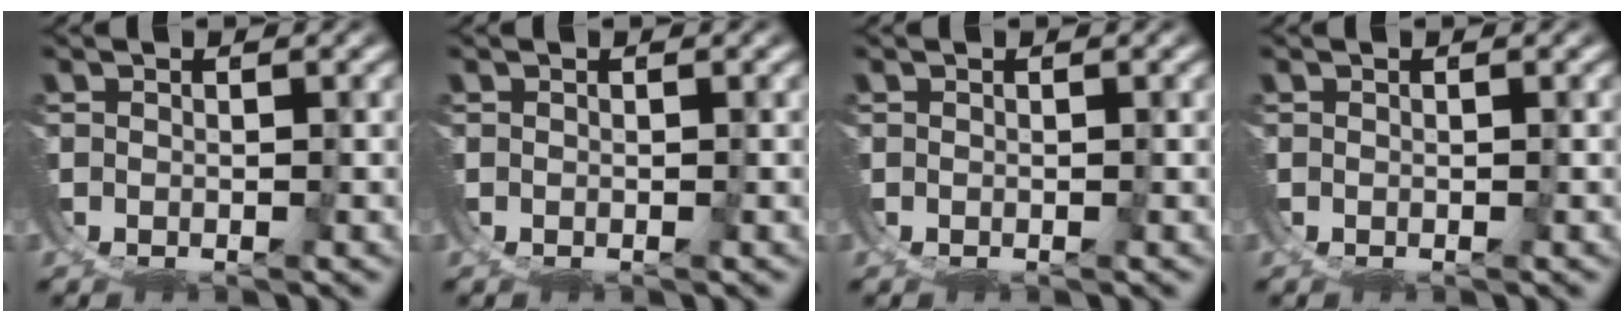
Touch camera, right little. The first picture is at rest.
{"total": 0.0}
{"total": 0.0}
{"total": 0.0}